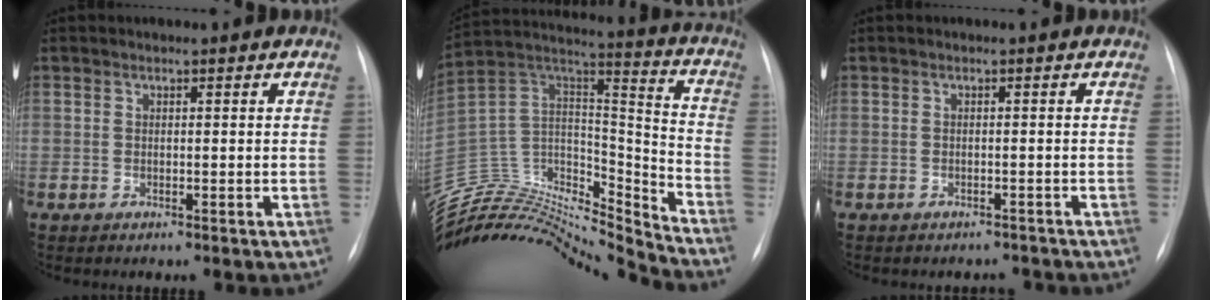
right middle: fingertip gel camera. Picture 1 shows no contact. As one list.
[{"total": 27.2, "force": [-26.5, 2.9, 5.5], "torque": [-0.130, 0.038, -0.434]}, {"total": 3.3, "force": [-3.1, 1.3, 0.2], "torque": [0.000, 0.004, -0.035]}]